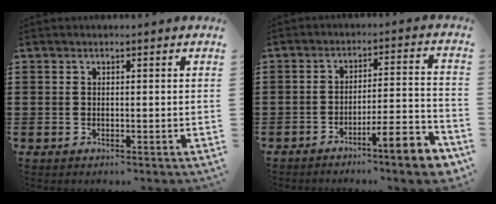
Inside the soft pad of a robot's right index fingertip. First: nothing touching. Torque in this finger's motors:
{"motor_torque": [0.44, -0.41, 0.17, 0.00]}